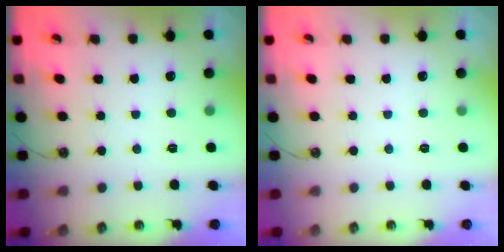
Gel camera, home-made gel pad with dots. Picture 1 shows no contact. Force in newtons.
{"total": 0.0}